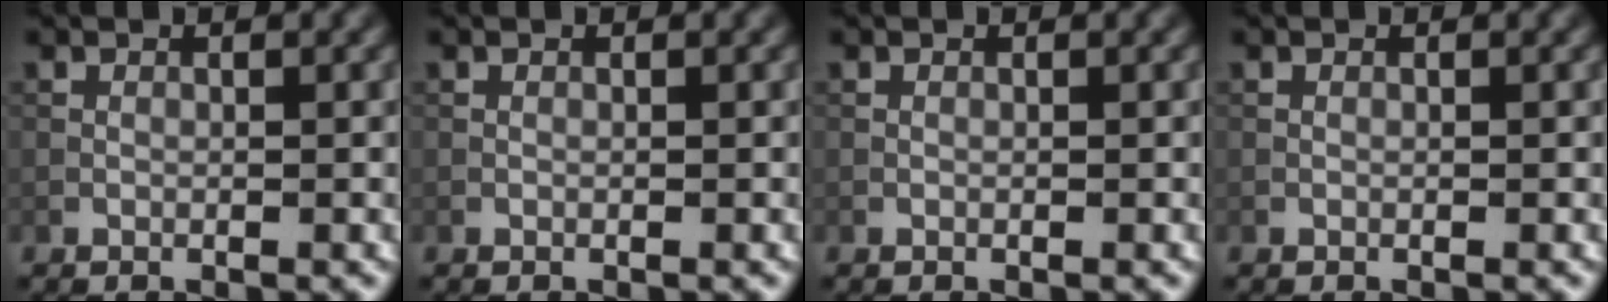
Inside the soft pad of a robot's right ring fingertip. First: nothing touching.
{"total": 0.0}
{"total": 0.0}
{"total": 0.0}